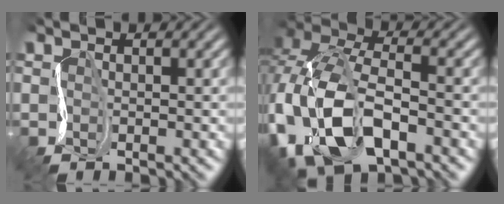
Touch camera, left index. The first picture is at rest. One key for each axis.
{"total": 10.5, "fx": -4.1, "fy": 6.1, "fz": 7.5, "tx": -0.182, "ty": -0.009, "tz": -0.080}